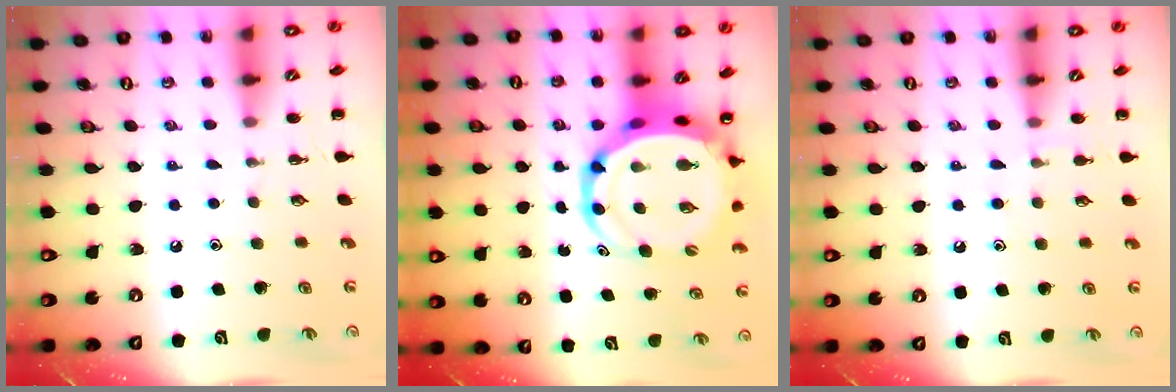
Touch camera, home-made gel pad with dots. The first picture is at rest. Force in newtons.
{"total": 10.2, "press": 9.8, "slide": 2.9}
{"total": 5.9, "press": 5.7, "slide": 1.8}